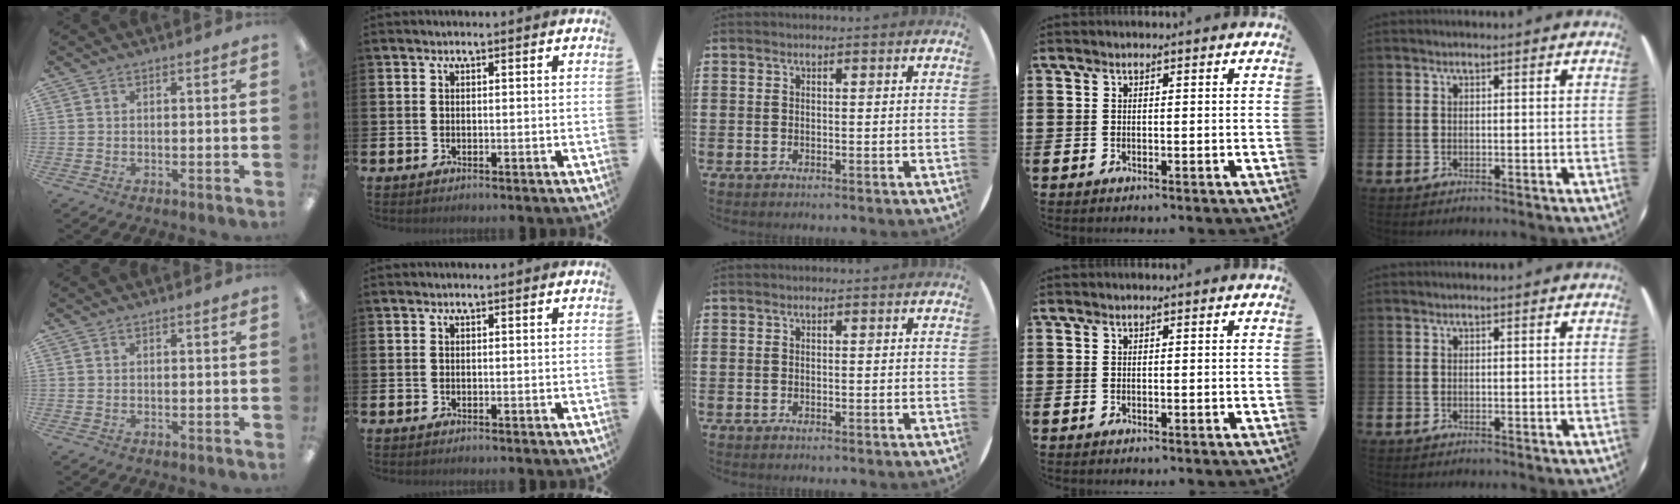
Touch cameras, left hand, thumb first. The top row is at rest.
{}